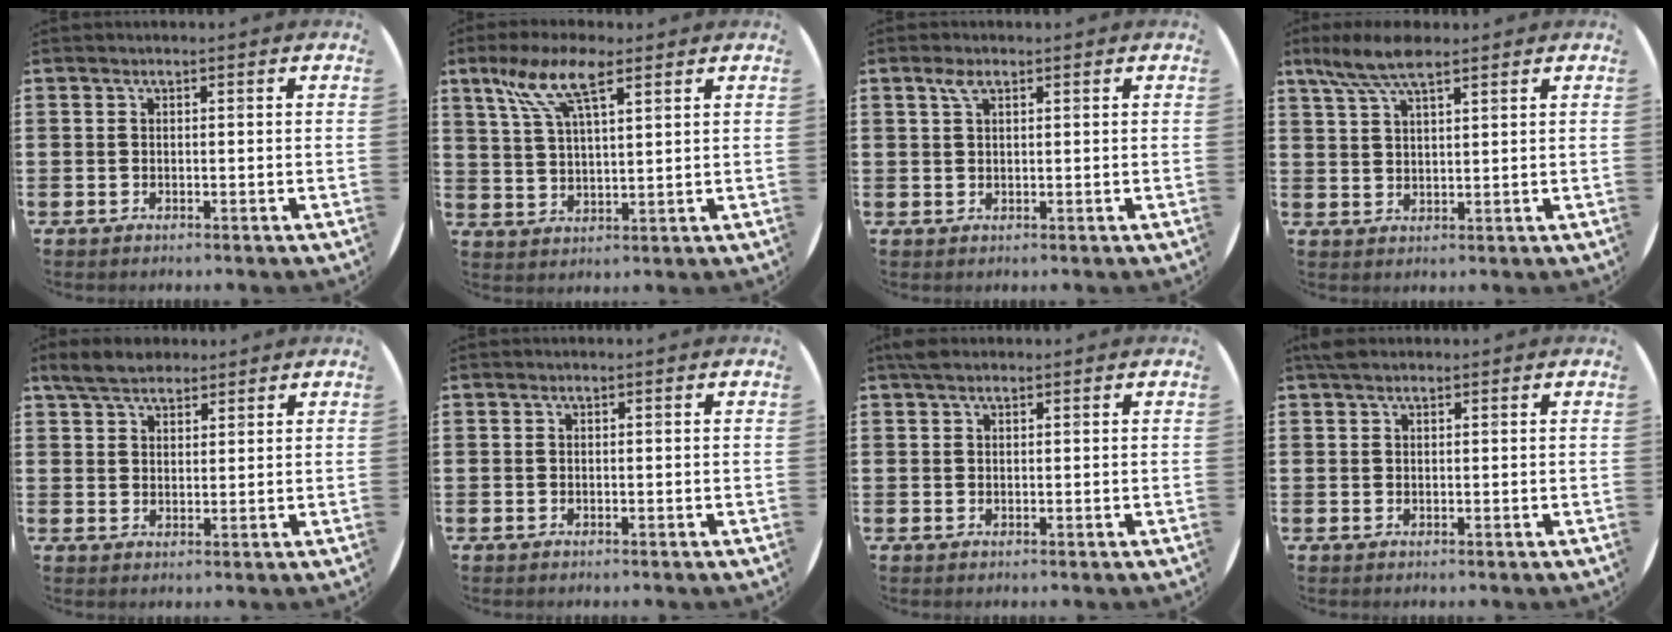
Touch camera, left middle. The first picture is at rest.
{"total": 8.4, "force": [5.4, 2.5, 6.0], "torque": [-0.132, -0.001, 0.096]}
{"total": 2.0, "force": [1.2, 0.8, 1.4], "torque": [-0.032, 0.005, 0.020]}
{"total": 6.6, "force": [4.9, 2.1, 4.0], "torque": [-0.090, 0.000, 0.088]}
{"total": 4.7, "force": [4.1, 1.7, 1.6], "torque": [-0.042, 0.000, 0.078]}
{"total": 0.0}
{"total": 1.5, "force": [1.2, 0.6, 0.6], "torque": [-0.015, 0.004, 0.022]}
{"total": 1.3, "force": [1.1, 0.5, 0.5], "torque": [-0.013, 0.004, 0.021]}